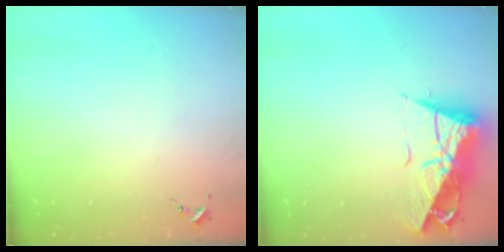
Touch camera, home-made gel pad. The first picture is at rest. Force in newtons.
{"total": 14.4, "press": 14.3, "slide": 1.4}